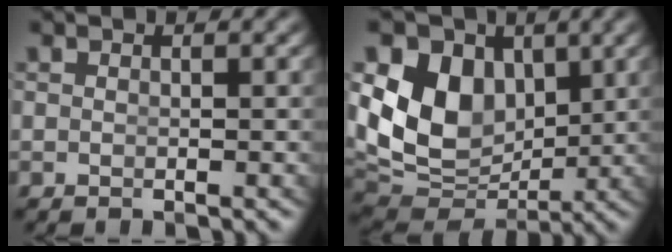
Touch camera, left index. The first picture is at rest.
{"total": 14.3, "force": [0.9, 11.9, 7.8], "torque": [-0.163, -0.037, 0.024]}